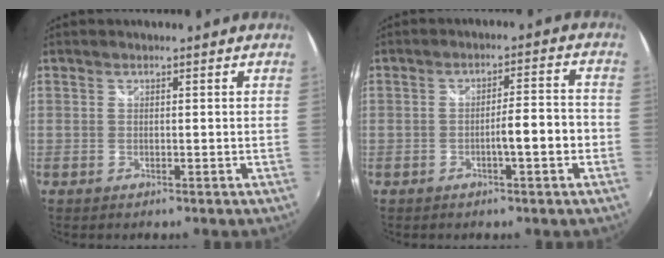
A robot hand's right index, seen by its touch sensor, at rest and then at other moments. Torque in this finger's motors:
{"motor_torque": [1.29, 0.84, 0.27, 0.04]}